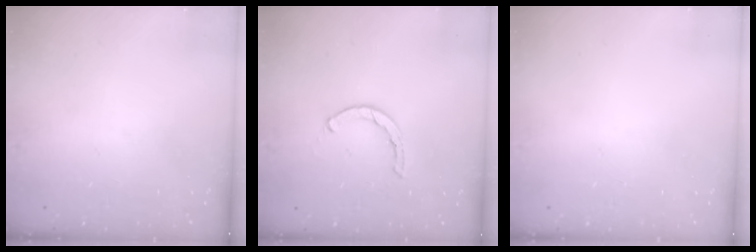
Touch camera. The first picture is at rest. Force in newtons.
{"total": 1.7, "press": 1.6, "slide": 0.3}
{"total": 2.6, "press": 2.6, "slide": 0.2}